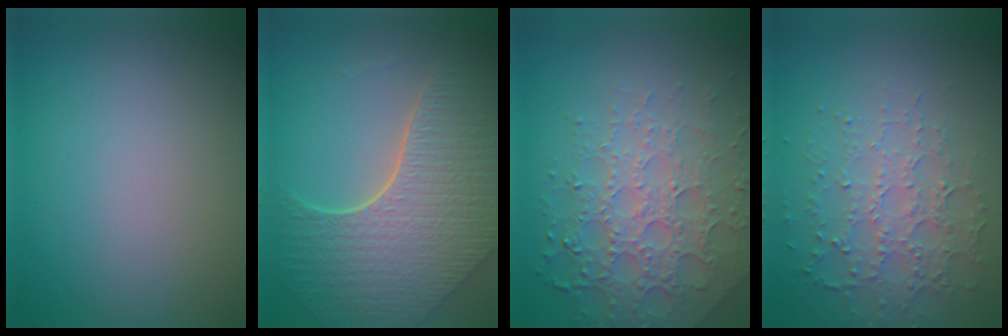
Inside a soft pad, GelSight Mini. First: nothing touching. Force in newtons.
{"total": 8.6, "press": 6.2, "slide": 6.0}
{"total": 6.7, "press": 4.9, "slide": 4.5}
{"total": 3.8, "press": 3.4, "slide": 1.7}